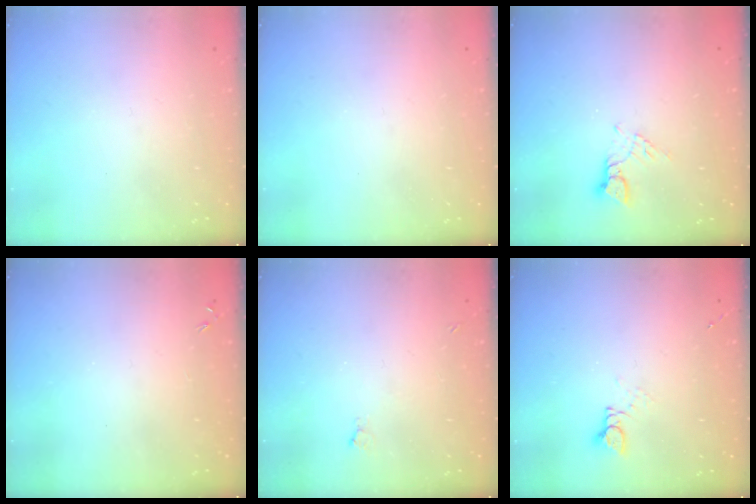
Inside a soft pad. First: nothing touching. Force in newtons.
{"total": 0.0}
{"total": 3.1, "press": 3.1, "slide": 0.4}
{"total": 0.0}
{"total": 2.5, "press": 2.4, "slide": 0.6}
{"total": 2.6, "press": 2.6, "slide": 0.3}